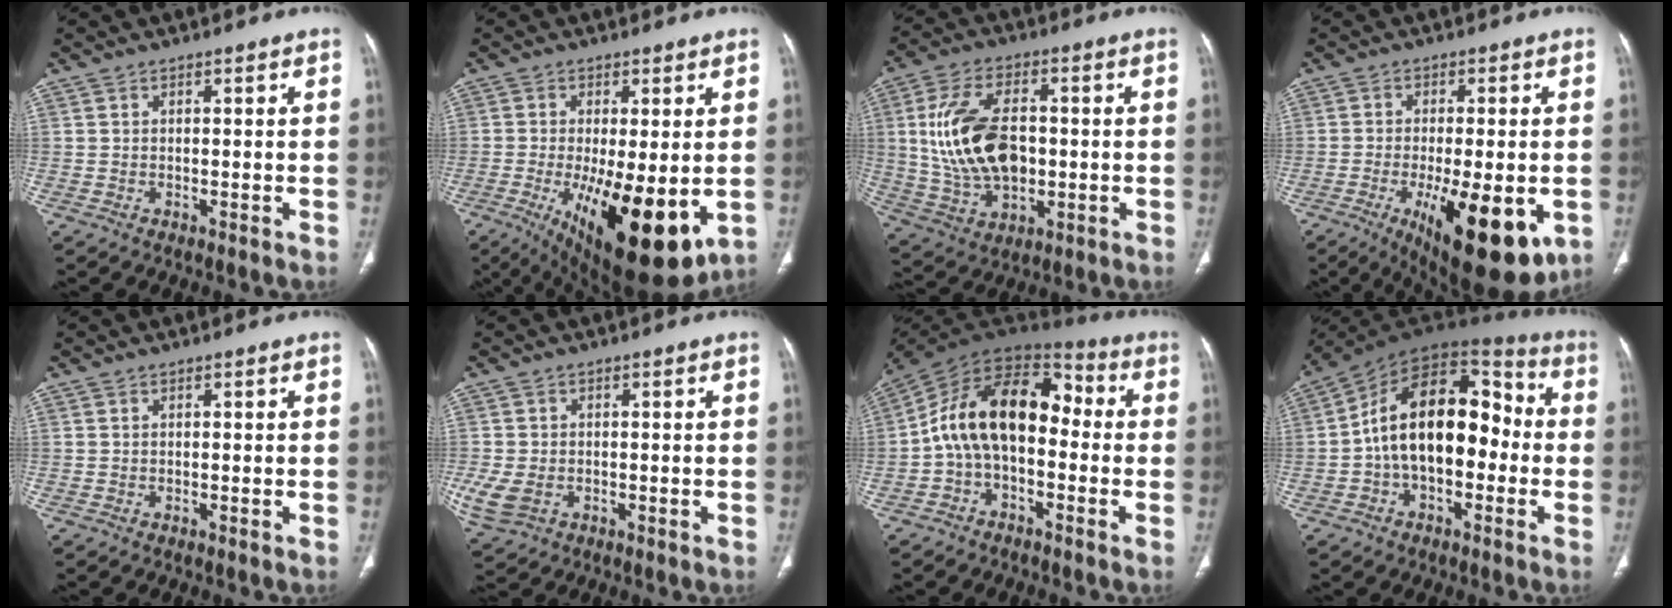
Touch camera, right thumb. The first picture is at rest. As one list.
[{"total": 18.3, "force": [-4.5, 6.5, 16.5], "torque": [-0.238, -0.033, -0.046]}, {"total": 17.0, "force": [0.5, 10.3, 13.5], "torque": [-0.244, 0.005, 0.021]}, {"total": 18.0, "force": [-6.1, 6.6, 15.6], "torque": [-0.203, -0.017, -0.073]}, {"total": 0.0}, {"total": 6.1, "force": [-1.4, 4.4, 4.0], "torque": [-0.096, -0.001, -0.017]}, {"total": 16.4, "force": [-1.1, 10.0, 13.0], "torque": [-0.200, 0.061, -0.032]}, {"total": 19.3, "force": [-1.4, 11.5, 15.5], "torque": [-0.228, 0.060, -0.033]}]